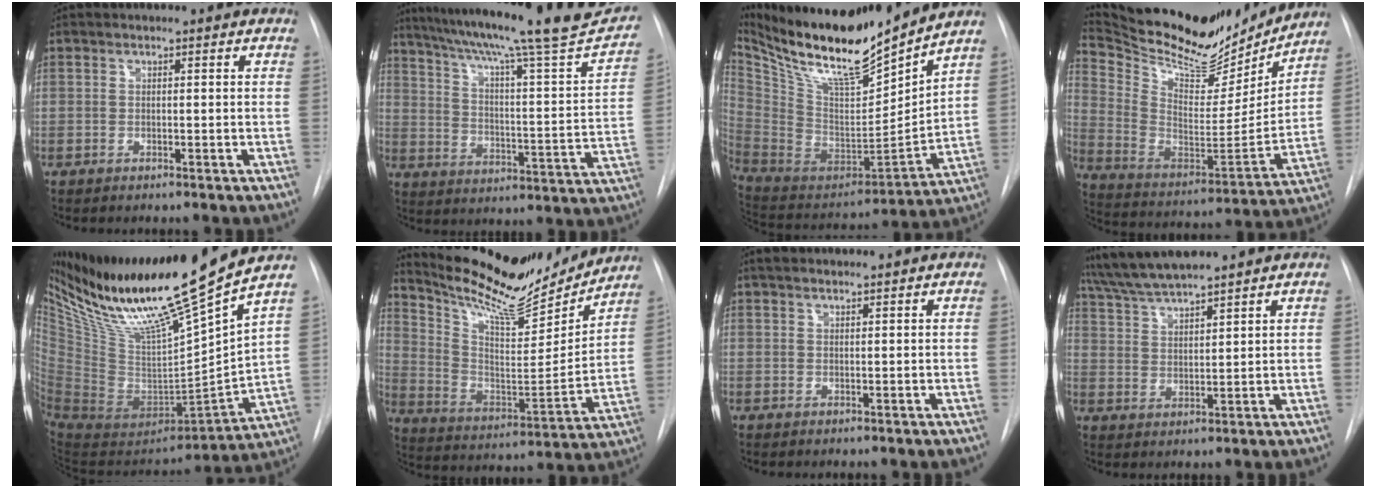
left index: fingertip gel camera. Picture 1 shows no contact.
{"total": 28.6, "force": [24.0, 2.3, 15.3], "torque": [-0.243, -0.045, 0.312]}
{"total": 21.2, "force": [18.3, 2.4, 10.5], "torque": [-0.201, -0.033, 0.324]}
{"total": 23.2, "force": [20.9, 6.7, 7.5], "torque": [-0.143, -0.035, 0.322]}
{"total": 27.0, "force": [20.7, 0.1, 17.4], "torque": [-0.289, -0.029, 0.365]}
{"total": 19.9, "force": [18.2, 4.3, 6.8], "torque": [-0.128, -0.029, 0.291]}
{"total": 2.0, "force": [1.7, 0.7, 0.8], "torque": [-0.010, 0.018, 0.027]}
{"total": 8.2, "force": [7.5, -0.1, 3.3], "torque": [-0.068, 0.021, 0.143]}